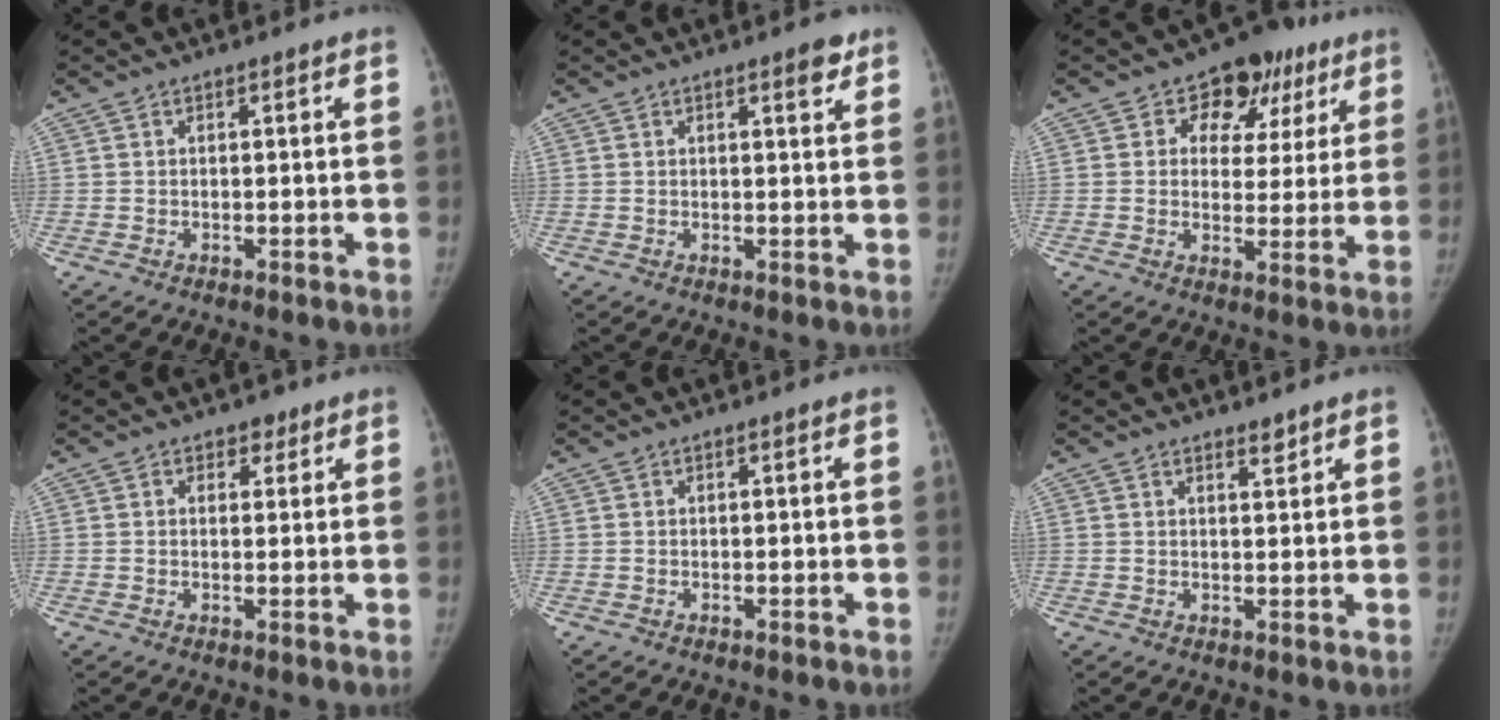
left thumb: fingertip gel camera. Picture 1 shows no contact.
{"total": 2.8, "force": [1.8, 0.9, 2.0], "torque": [-0.018, -0.009, 0.022]}
{"total": 11.3, "force": [5.6, 8.5, 4.9], "torque": [0.000, -0.007, 0.073]}
{"total": 2.4, "force": [1.4, 1.8, 0.9], "torque": [0.008, -0.005, 0.016]}
{"total": 0.0}
{"total": 1.5, "force": [1.3, 0.4, 0.6], "torque": [-0.002, -0.012, 0.022]}